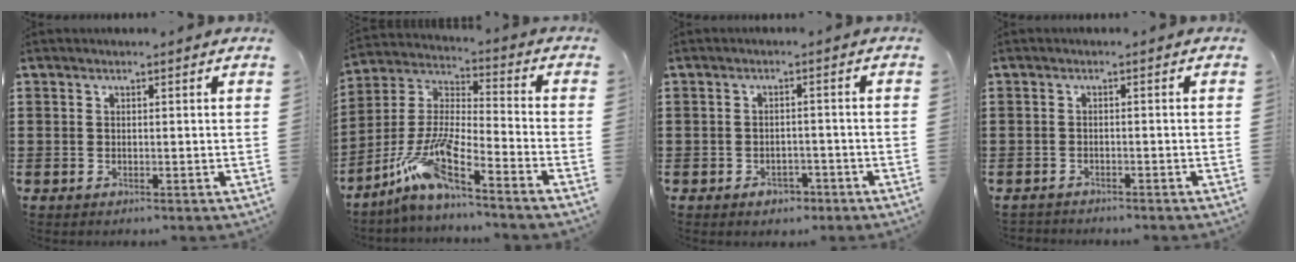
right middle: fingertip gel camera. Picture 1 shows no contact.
{"total": 9.9, "force": [-7.2, 0.4, 6.8], "torque": [-0.161, -0.025, -0.152]}
{"total": 2.0, "force": [-1.5, 1.2, 0.6], "torque": [-0.016, 0.001, -0.032]}
{"total": 1.4, "force": [-1.4, 0.2, -0.1], "torque": [-0.002, 0.002, -0.031]}